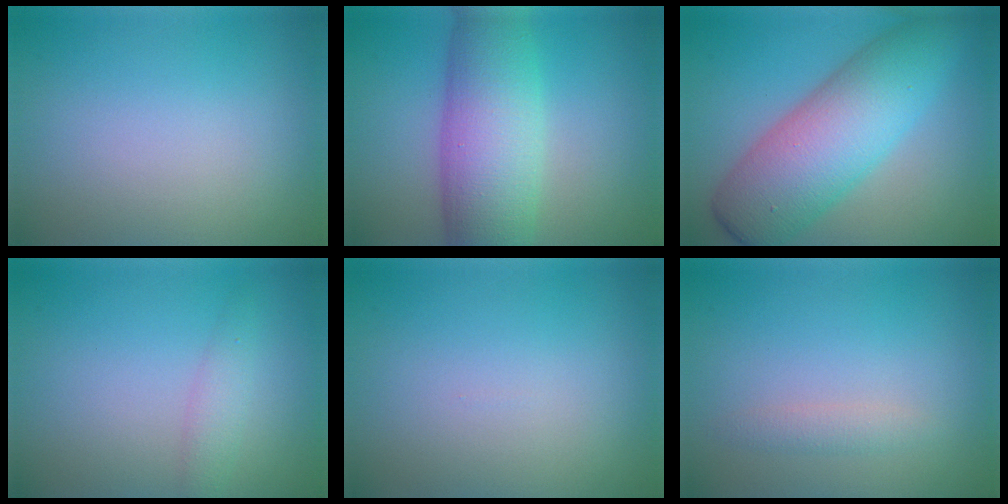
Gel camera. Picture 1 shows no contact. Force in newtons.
{"total": 8.9, "press": 8.9, "slide": 0.1}
{"total": 9.5, "press": 9.5, "slide": 0.3}
{"total": 1.6, "press": 1.6, "slide": 0.1}
{"total": 0.0}
{"total": 1.2, "press": 1.2, "slide": 0.0}